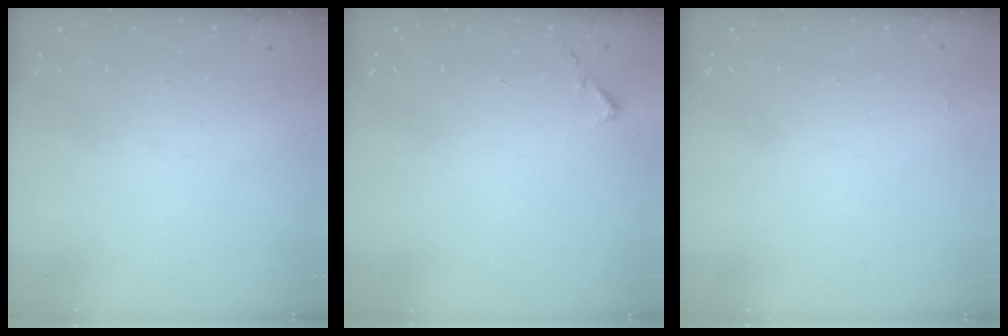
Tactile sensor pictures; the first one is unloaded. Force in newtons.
{"total": 5.2, "press": 5.2, "slide": 0.6}
{"total": 2.6, "press": 2.6, "slide": 0.2}